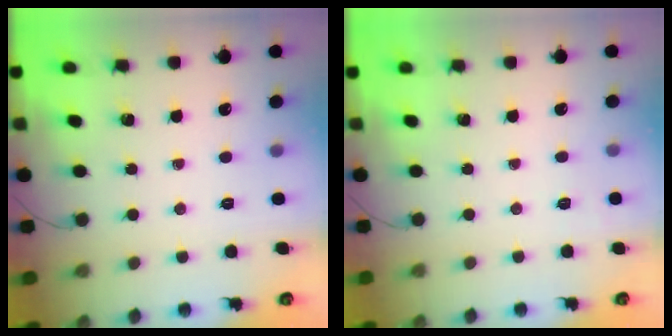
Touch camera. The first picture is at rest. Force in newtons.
{"total": 6.7, "press": 6.4, "slide": 1.8}